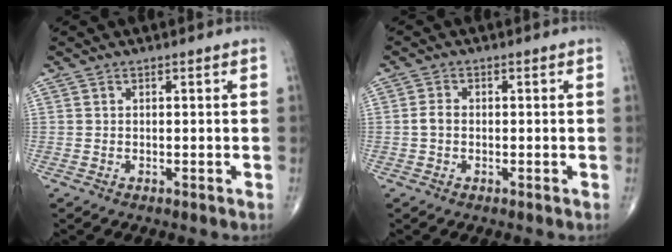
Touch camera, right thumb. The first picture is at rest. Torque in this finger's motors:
{"motor_torque": [0.58, 1.13, 0.70, -0.01, 0.03]}